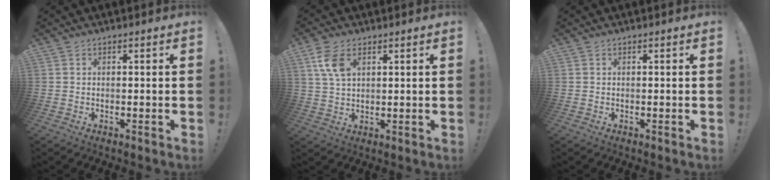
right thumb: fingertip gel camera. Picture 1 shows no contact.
{"total": 7.2, "force": [3.3, 3.9, 5.0], "torque": [-0.104, -0.005, 0.063]}
{"total": 0.0}